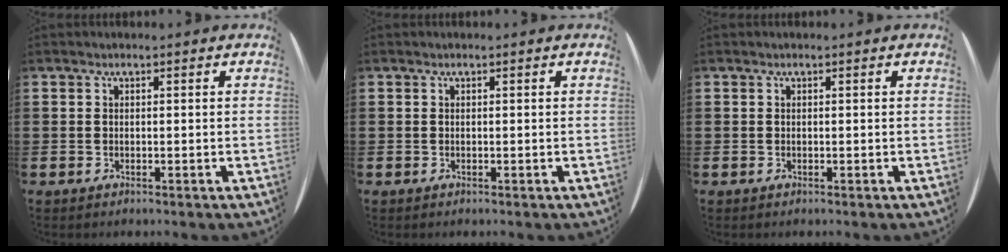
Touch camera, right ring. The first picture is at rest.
{"total": 0.0}
{"total": 0.0}